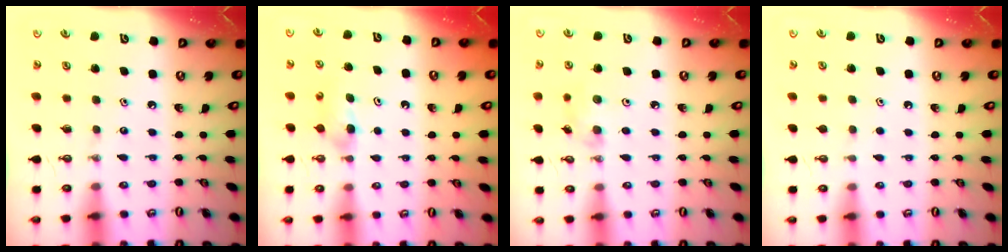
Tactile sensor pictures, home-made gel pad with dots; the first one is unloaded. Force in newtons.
{"total": 3.3, "press": 3.3, "slide": 0.6}
{"total": 5.6, "press": 5.3, "slide": 2.0}
{"total": 0.5, "press": 0.0, "slide": 0.5}